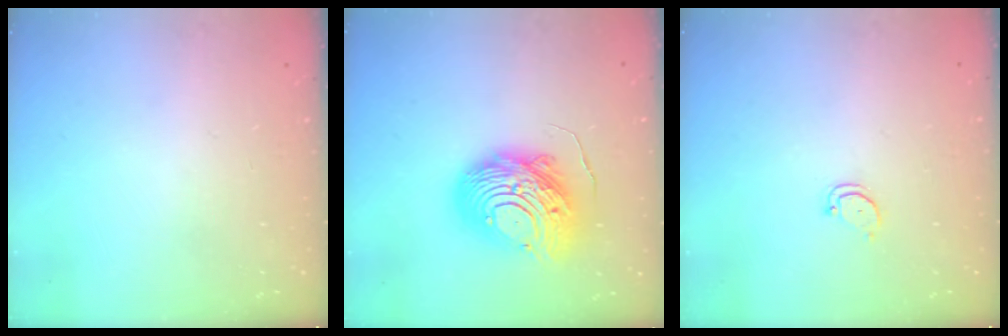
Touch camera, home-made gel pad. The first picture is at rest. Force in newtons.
{"total": 15.4, "press": 15.3, "slide": 1.4}
{"total": 2.5, "press": 2.5, "slide": 0.3}